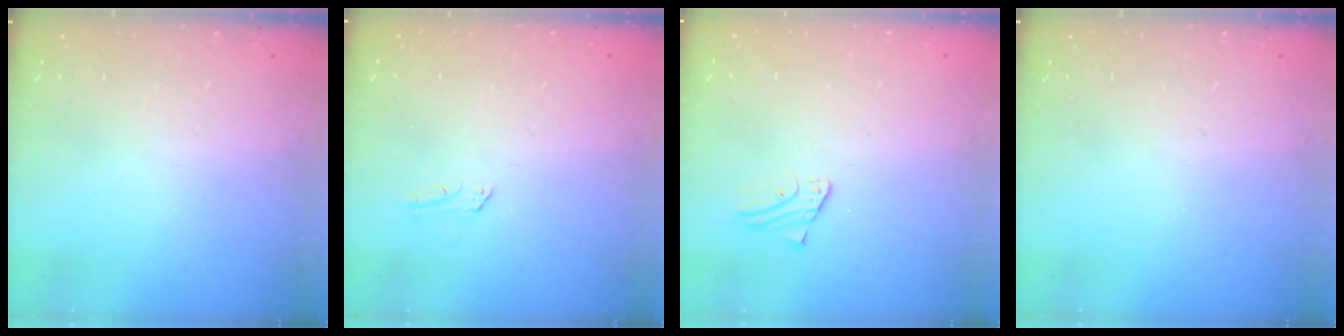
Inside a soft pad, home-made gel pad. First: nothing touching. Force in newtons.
{"total": 1.9, "press": 1.9, "slide": 0.1}
{"total": 1.8, "press": 1.8, "slide": 0.1}
{"total": 0.0}